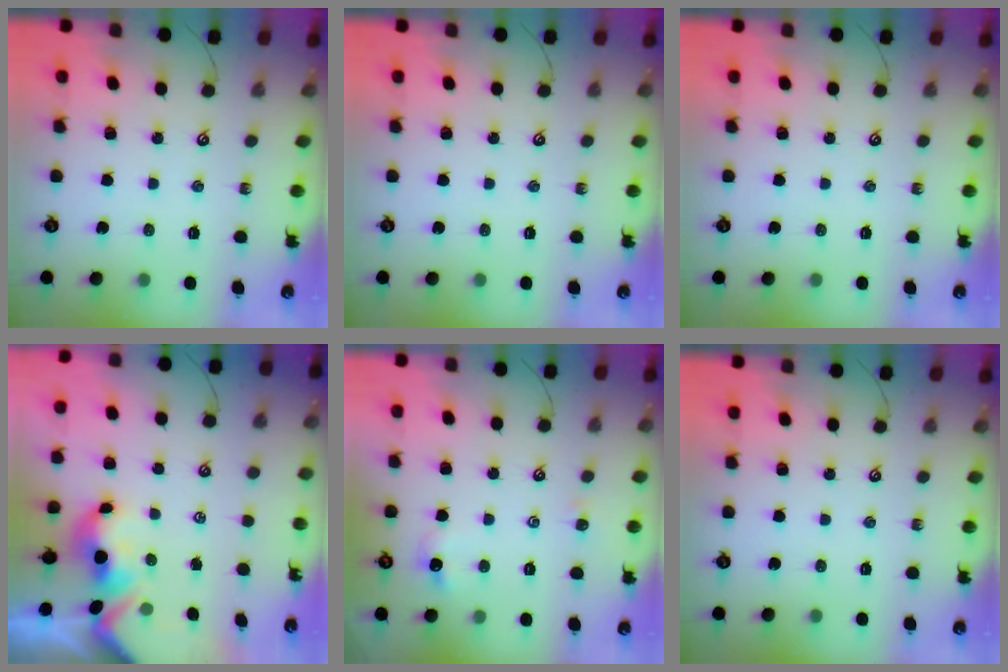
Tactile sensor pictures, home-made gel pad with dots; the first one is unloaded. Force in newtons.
{"total": 0.0}
{"total": 0.0}
{"total": 2.2, "press": 2.1, "slide": 0.7}
{"total": 1.3, "press": 1.2, "slide": 0.5}
{"total": 0.0}